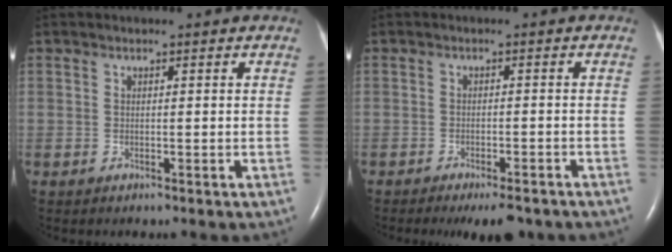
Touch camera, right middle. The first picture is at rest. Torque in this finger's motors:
{"motor_torque": [0.83, -0.80, 0.09, 0.02]}